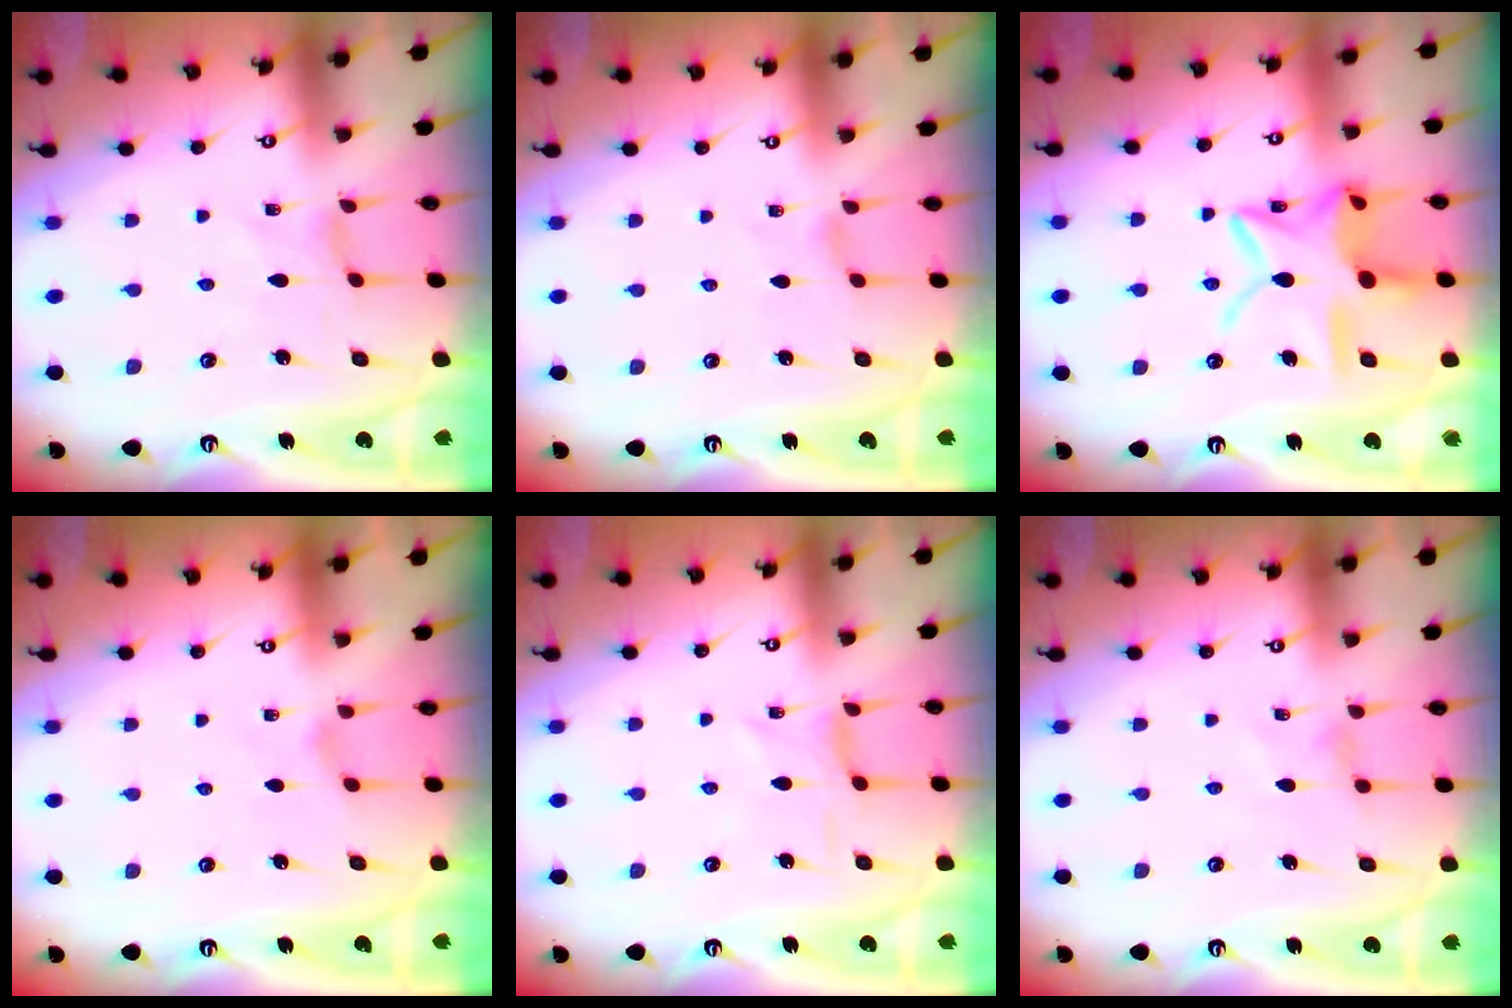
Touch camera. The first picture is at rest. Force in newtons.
{"total": 0.0}
{"total": 16.2, "press": 16.2, "slide": 1.2}
{"total": 1.4, "press": 1.3, "slide": 0.4}
{"total": 1.5, "press": 1.3, "slide": 0.6}
{"total": 1.3, "press": 1.3, "slide": 0.3}